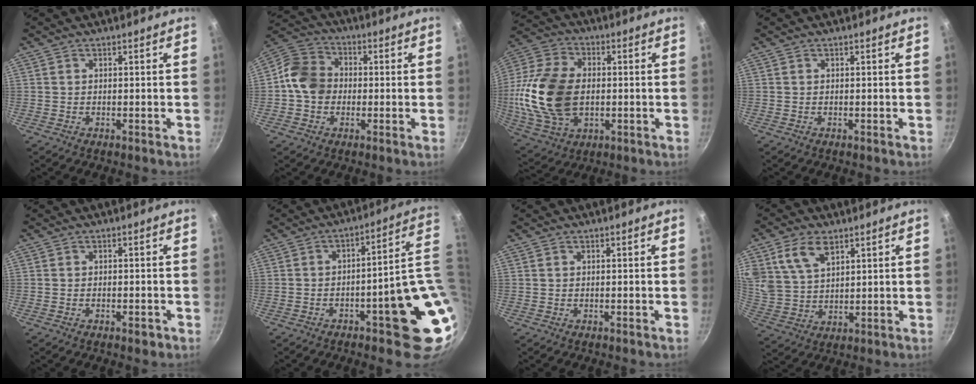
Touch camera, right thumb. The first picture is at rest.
{"total": 10.1, "force": [-0.6, 8.4, 5.5], "torque": [-0.072, 0.023, -0.034]}
{"total": 20.3, "force": [-0.6, 13.6, 15.1], "torque": [-0.288, 0.014, -0.009]}
{"total": 0.0}
{"total": 1.7, "force": [-0.9, 0.8, 1.2], "torque": [-0.020, 0.007, -0.011]}
{"total": 16.4, "force": [-1.5, 4.5, 15.7], "torque": [-0.174, 0.015, -0.010]}
{"total": 0.0}
{"total": 9.7, "force": [5.1, 5.8, 5.8], "torque": [-0.100, -0.018, 0.107]}